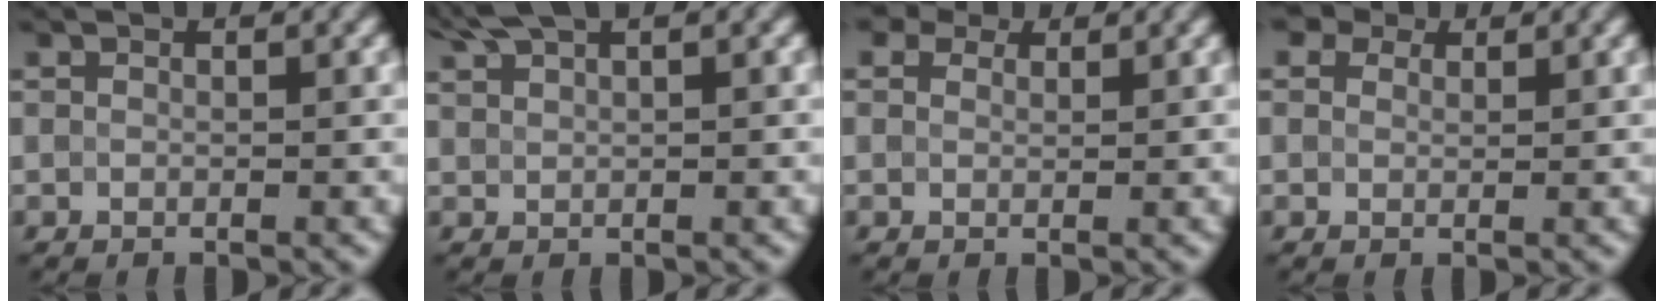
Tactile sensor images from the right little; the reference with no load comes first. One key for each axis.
{"total": 2.8, "fx": 2.4, "fy": 0.2, "fz": 1.4, "tx": -0.032, "ty": 0.019, "tz": 0.051}
{"total": 3.1, "fx": 2.0, "fy": 2.0, "fz": 1.4, "tx": -0.031, "ty": 0.019, "tz": 0.004}
{"total": 3.4, "fx": 2.1, "fy": 2.2, "fz": 1.5, "tx": -0.029, "ty": 0.021, "tz": 0.004}